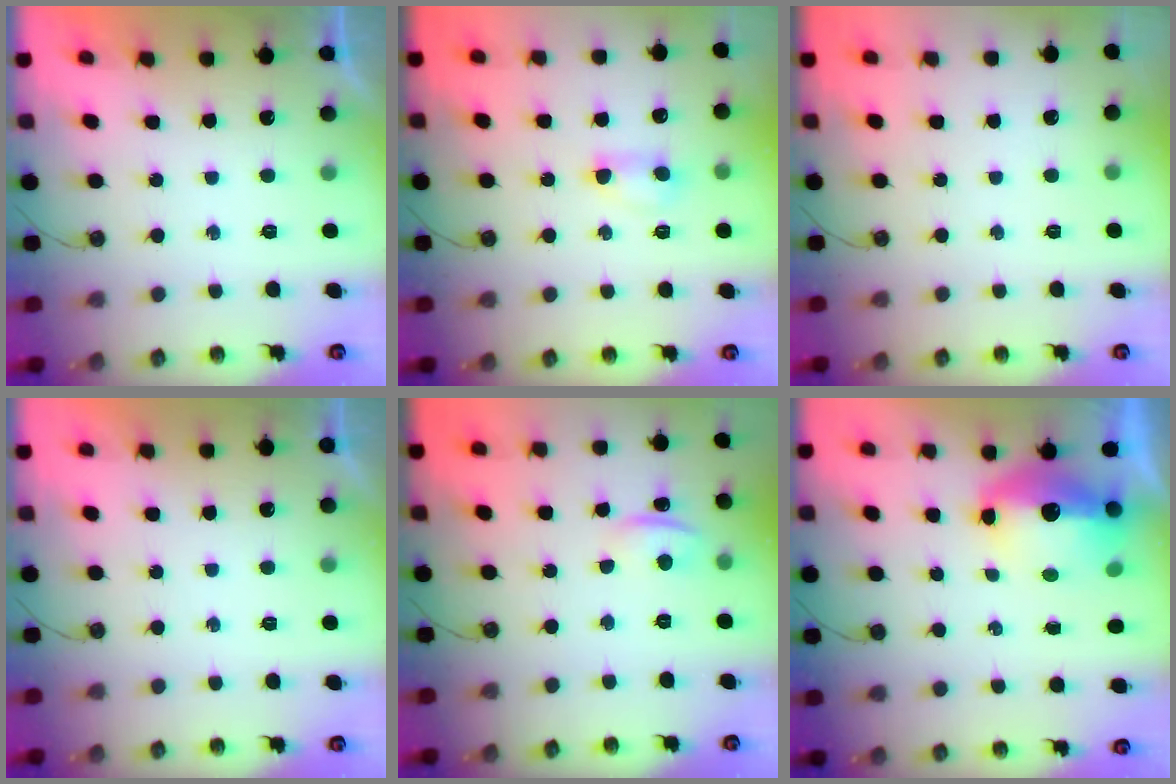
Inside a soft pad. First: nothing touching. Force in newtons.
{"total": 4.8, "press": 4.7, "slide": 1.1}
{"total": 0.0}
{"total": 0.0}
{"total": 1.6, "press": 1.2, "slide": 1.0}
{"total": 12.5, "press": 12.5, "slide": 1.4}